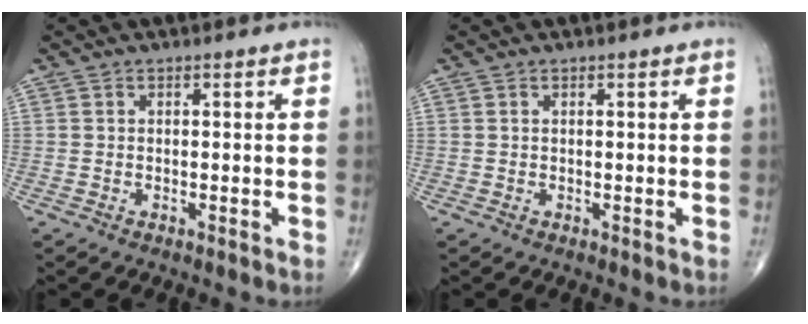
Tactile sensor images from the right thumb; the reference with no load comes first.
{"total": 0.0}